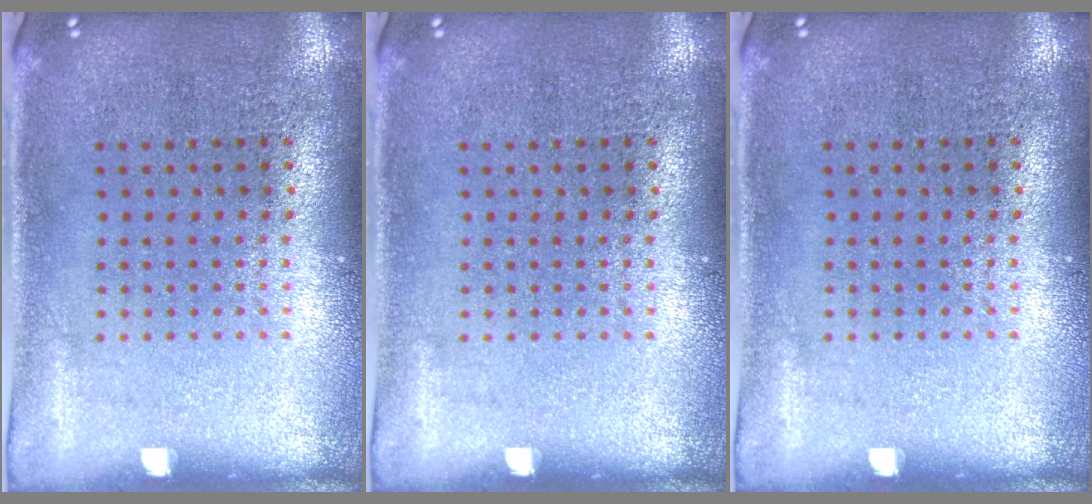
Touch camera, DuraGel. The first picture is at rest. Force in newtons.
{"total": 0.0}
{"total": 0.0}